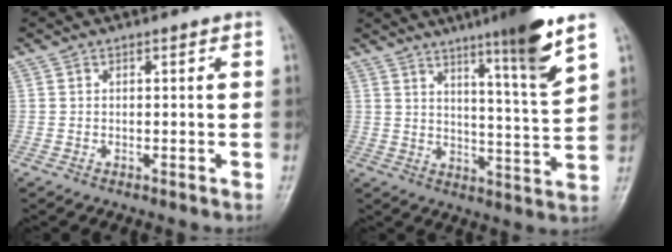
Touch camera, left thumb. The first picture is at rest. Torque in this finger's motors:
{"motor_torque": [2.01, 0.93, 0.98, -1.22, 0.07]}